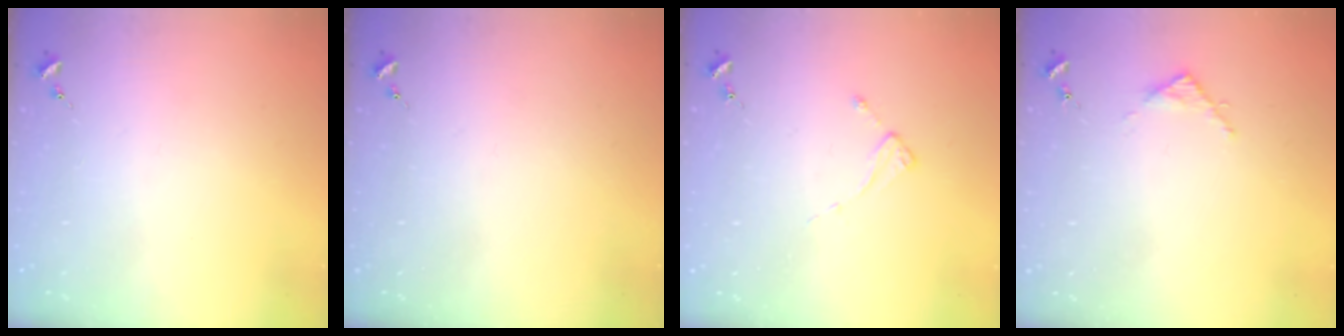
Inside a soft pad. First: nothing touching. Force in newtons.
{"total": 0.0}
{"total": 2.0, "press": 2.0, "slide": 0.3}
{"total": 3.1, "press": 3.1, "slide": 0.4}